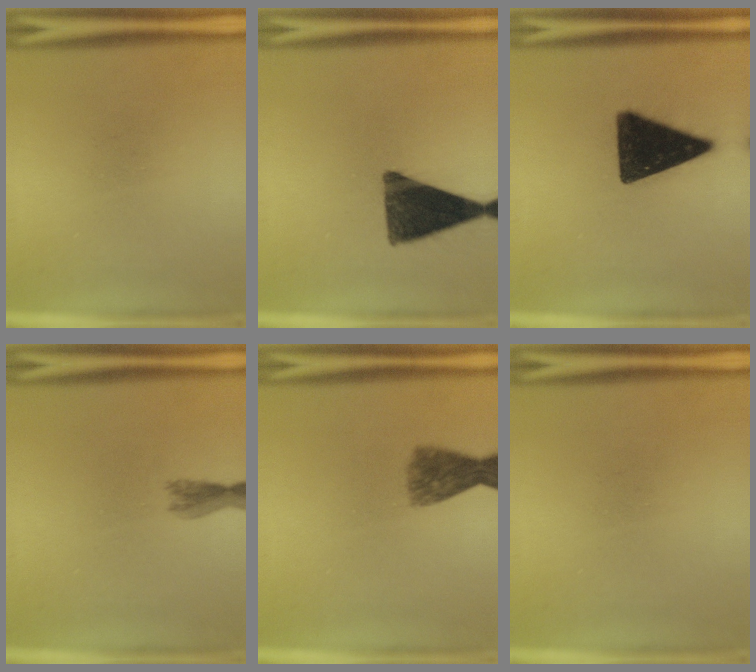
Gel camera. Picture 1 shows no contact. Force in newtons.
{"total": 13.0}
{"total": 16.0}
{"total": 2.3}
{"total": 5.0}
{"total": 0.0}